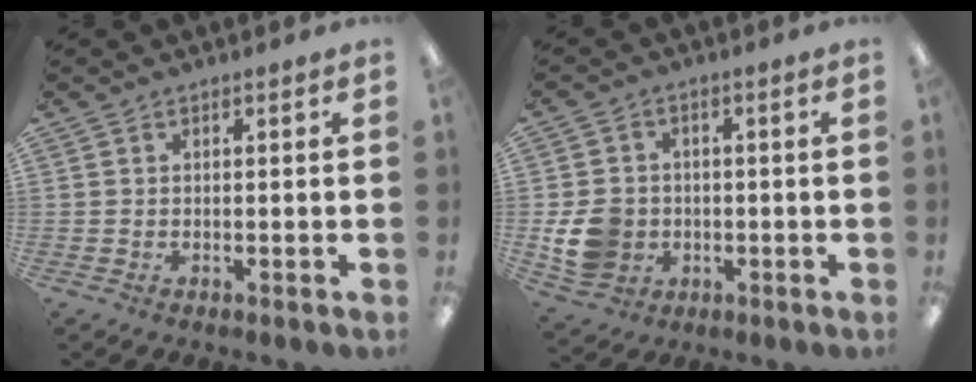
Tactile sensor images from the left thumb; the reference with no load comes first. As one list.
[{"total": 9.1, "force": [-1.5, 8.0, 4.1], "torque": [-0.093, 0.014, -0.024]}]